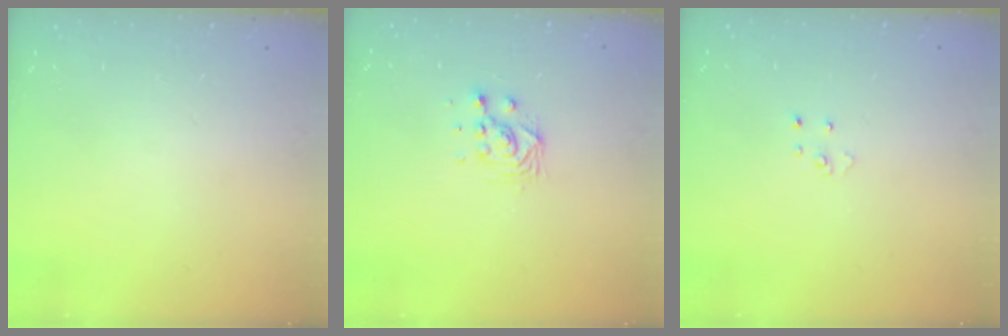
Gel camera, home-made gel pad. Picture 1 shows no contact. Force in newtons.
{"total": 6.2, "press": 6.2, "slide": 0.2}
{"total": 3.2, "press": 3.2, "slide": 0.3}